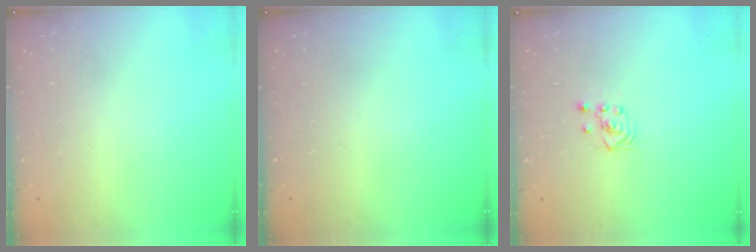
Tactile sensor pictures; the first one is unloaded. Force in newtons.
{"total": 0.0}
{"total": 3.0, "press": 2.6, "slide": 1.5}